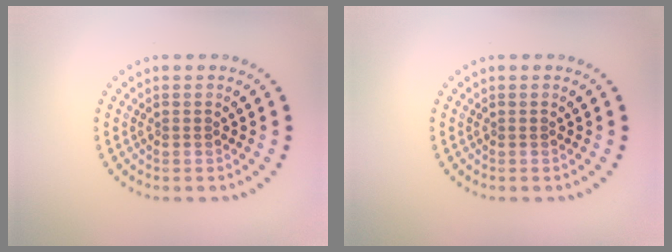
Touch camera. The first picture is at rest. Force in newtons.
{"total": 0.0}